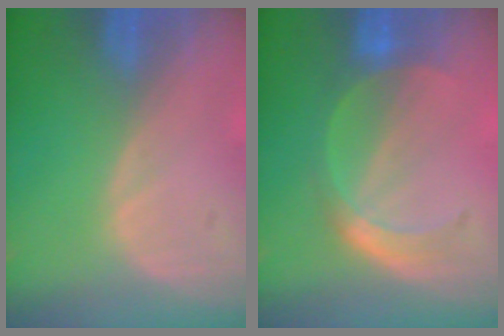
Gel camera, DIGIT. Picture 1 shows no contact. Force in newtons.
{"total": 4.9, "press": 4.9, "slide": 0.3}